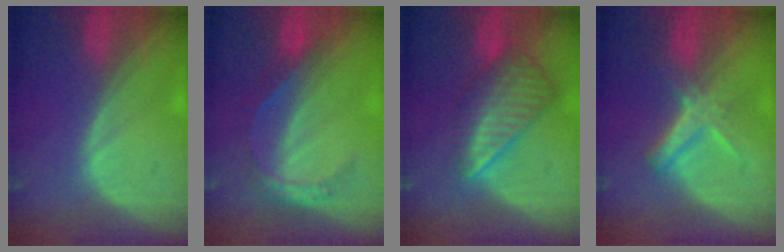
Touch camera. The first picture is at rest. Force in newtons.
{"total": 5.5, "press": 4.7, "slide": 2.7}
{"total": 8.8, "press": 7.7, "slide": 4.4}
{"total": 5.8, "press": 5.3, "slide": 2.4}